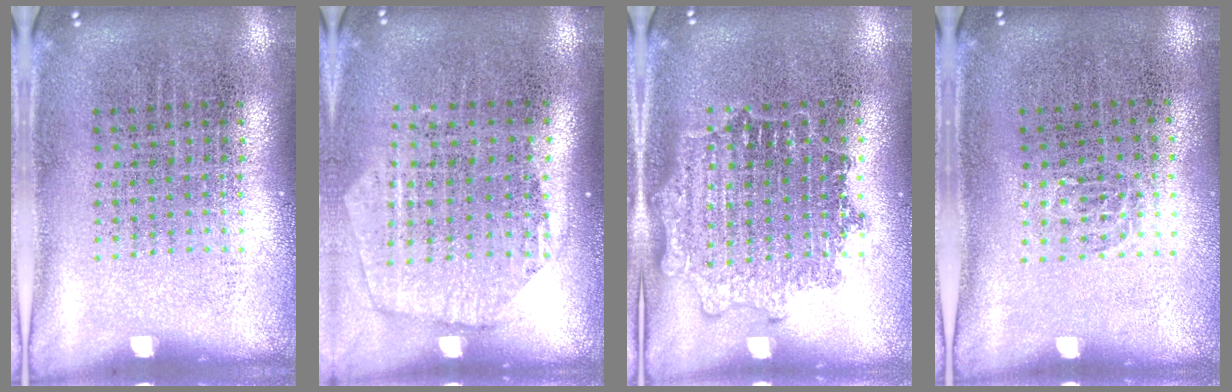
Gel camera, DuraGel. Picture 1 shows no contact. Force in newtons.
{"total": 1.8, "press": 1.6, "slide": 0.8}
{"total": 1.4, "press": 1.4, "slide": 0.2}
{"total": 0.5, "press": 0.4, "slide": 0.3}